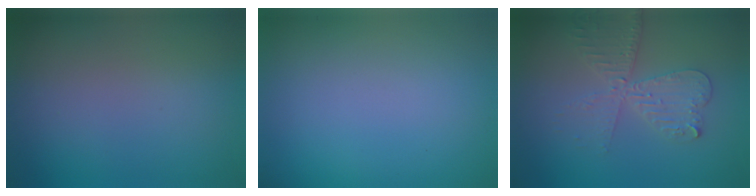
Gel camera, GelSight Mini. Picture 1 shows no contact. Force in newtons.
{"total": 0.0}
{"total": 4.1, "press": 3.6, "slide": 2.1}